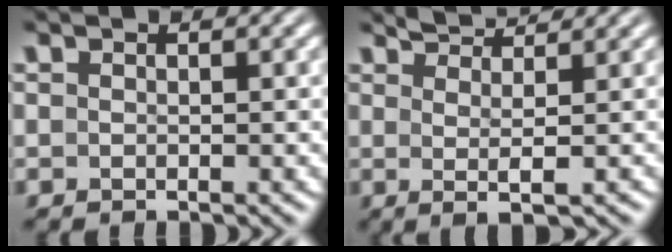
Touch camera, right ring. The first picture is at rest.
{"total": 3.3, "force": [2.2, -0.5, 2.4], "torque": [-0.031, -0.002, 0.044]}